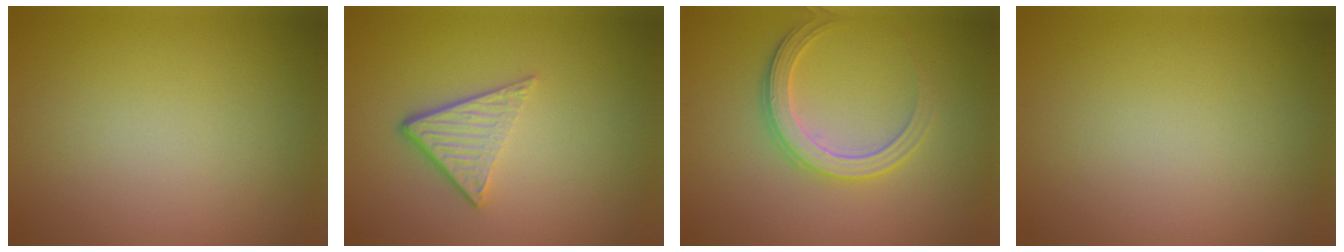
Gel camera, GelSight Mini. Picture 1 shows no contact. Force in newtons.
{"total": 3.9, "press": 2.6, "slide": 2.9}
{"total": 2.8, "press": 2.8, "slide": 0.3}
{"total": 0.0}